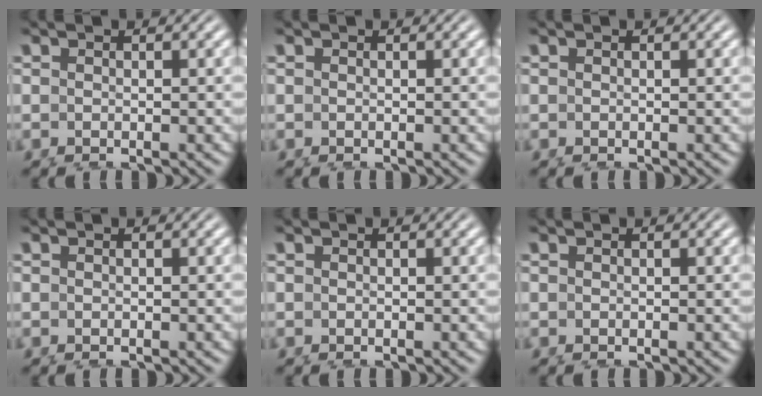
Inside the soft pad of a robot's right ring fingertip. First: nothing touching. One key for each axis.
{"total": 0.0}
{"total": 0.0}
{"total": 0.0}
{"total": 0.0}
{"total": 0.0}